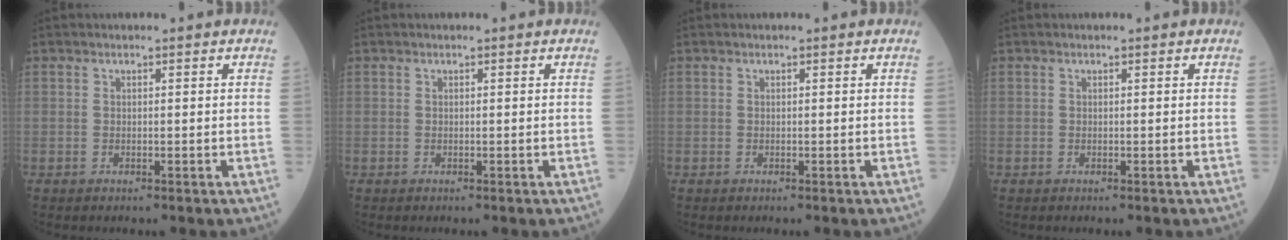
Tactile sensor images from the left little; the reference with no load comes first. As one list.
[{"total": 0.0}, {"total": 0.0}, {"total": 0.0}]